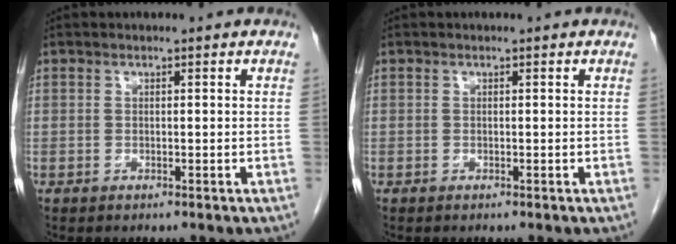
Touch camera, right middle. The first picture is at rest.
{"total": 0.0}